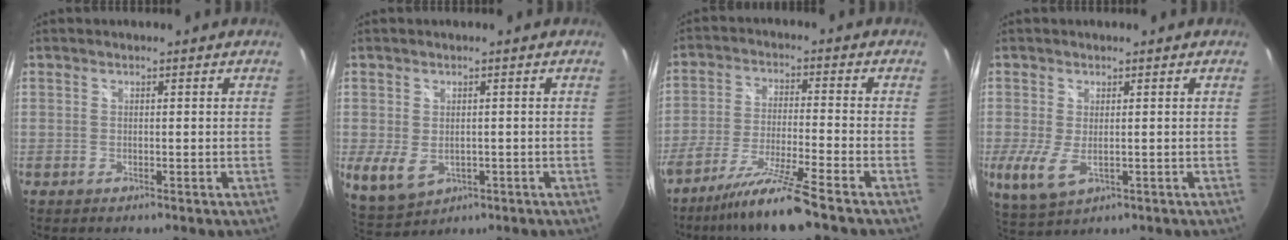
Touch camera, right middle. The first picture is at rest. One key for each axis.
{"total": 6.3, "fx": -1.0, "fy": 4.5, "fz": 4.4, "tx": -0.089, "ty": -0.014, "tz": -0.006}
{"total": 10.7, "fx": -8.4, "fy": -1.1, "fz": 6.5, "tx": -0.135, "ty": -0.019, "tz": -0.149}
{"total": 6.6, "fx": -1.1, "fy": 3.3, "fz": 5.6, "tx": -0.121, "ty": -0.018, "tz": -0.016}